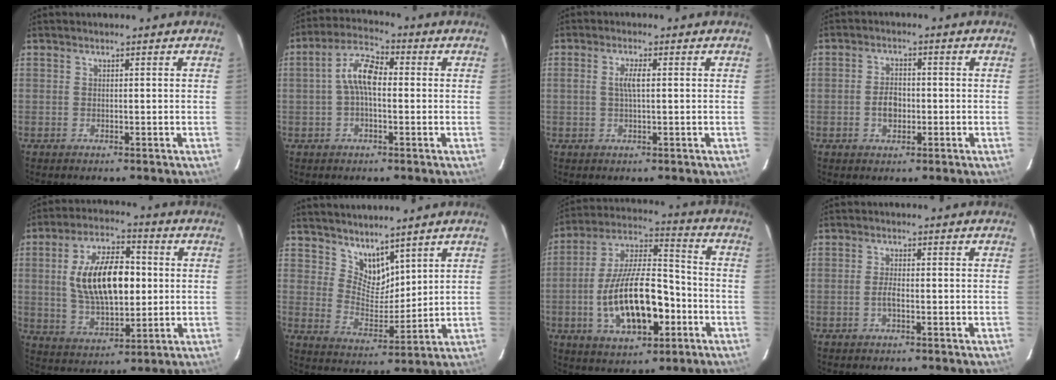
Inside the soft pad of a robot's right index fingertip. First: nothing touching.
{"total": 7.1, "force": [-0.1, 3.2, 6.3], "torque": [-0.129, 0.023, -0.007]}
{"total": 2.8, "force": [0.3, 0.6, 2.7], "torque": [-0.054, 0.002, 0.005]}
{"total": 4.0, "force": [-1.0, 2.6, 2.8], "torque": [-0.054, 0.005, -0.013]}
{"total": 16.4, "force": [1.4, 8.1, 14.2], "torque": [-0.257, 0.015, 0.035]}
{"total": 7.1, "force": [5.7, 3.5, 2.3], "torque": [-0.030, -0.004, 0.112]}
{"total": 19.3, "force": [-5.5, 8.6, 16.4], "torque": [-0.321, 0.008, -0.087]}
{"total": 1.6, "force": [-0.7, 0.3, 1.4], "torque": [-0.031, 0.001, -0.014]}